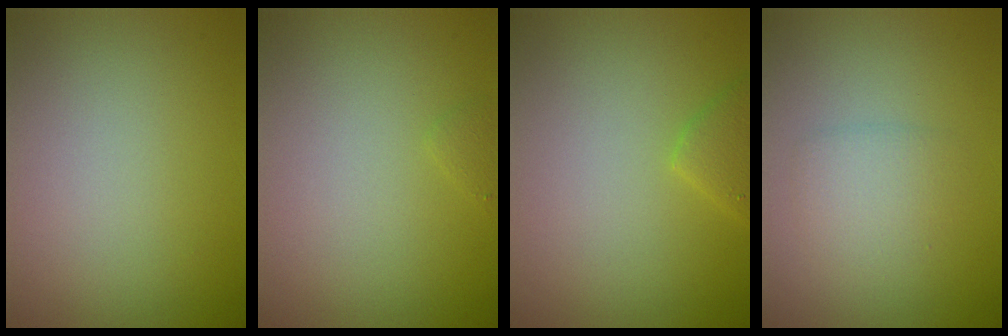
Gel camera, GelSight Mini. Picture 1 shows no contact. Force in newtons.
{"total": 0.6, "press": 0.6, "slide": 0.1}
{"total": 1.9, "press": 1.9, "slide": 0.1}
{"total": 2.0, "press": 2.0, "slide": 0.1}